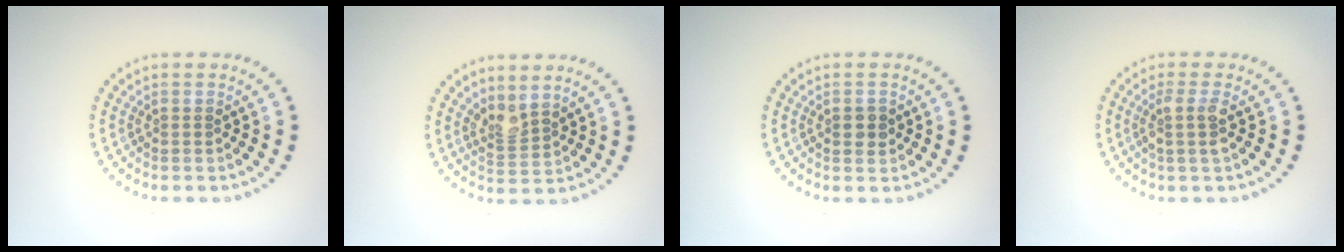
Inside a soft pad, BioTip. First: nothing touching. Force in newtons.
{"total": 2.0, "press": 1.5, "slide": 1.4}
{"total": 1.4, "press": 1.4, "slide": 0.2}
{"total": 2.2, "press": 1.7, "slide": 1.4}